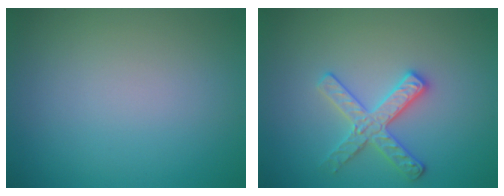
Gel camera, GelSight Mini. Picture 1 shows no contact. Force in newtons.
{"total": 2.9, "press": 2.8, "slide": 0.6}